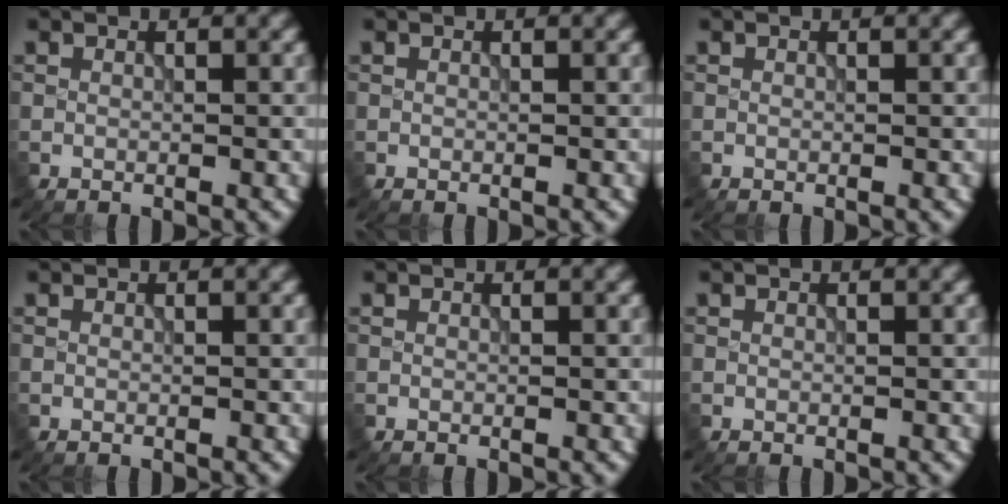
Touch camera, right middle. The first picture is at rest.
{"total": 0.0}
{"total": 0.0}
{"total": 0.0}
{"total": 0.0}
{"total": 0.0}